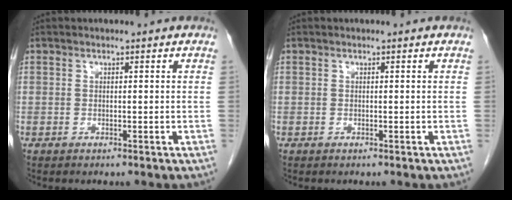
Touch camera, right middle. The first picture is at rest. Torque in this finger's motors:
{"motor_torque": [0.00, 0.00, 0.00, -0.01]}